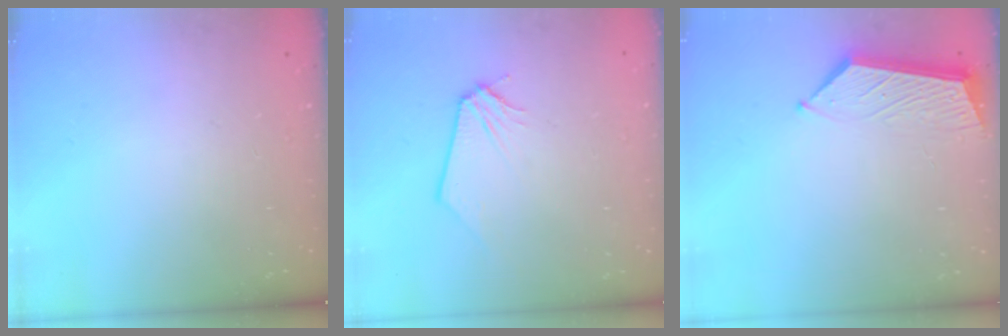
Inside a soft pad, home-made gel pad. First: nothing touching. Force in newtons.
{"total": 0.0}
{"total": 7.0, "press": 7.0, "slide": 0.1}